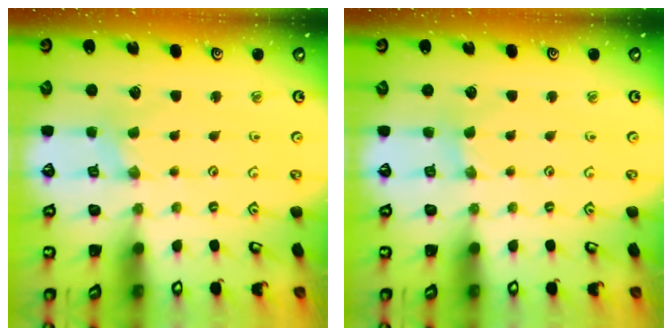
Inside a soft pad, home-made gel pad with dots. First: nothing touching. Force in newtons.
{"total": 0.6, "press": 0.6, "slide": 0.2}